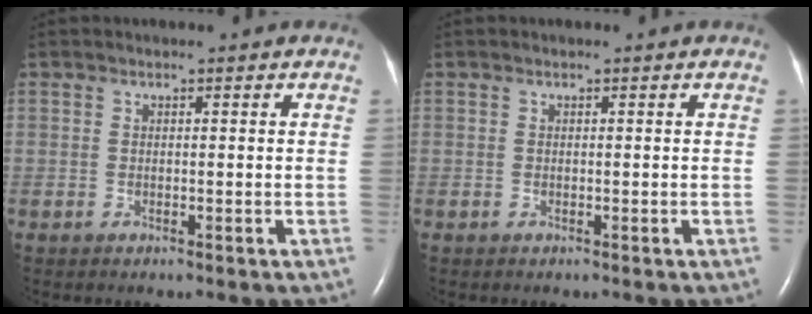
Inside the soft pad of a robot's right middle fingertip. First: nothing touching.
{"total": 0.0}